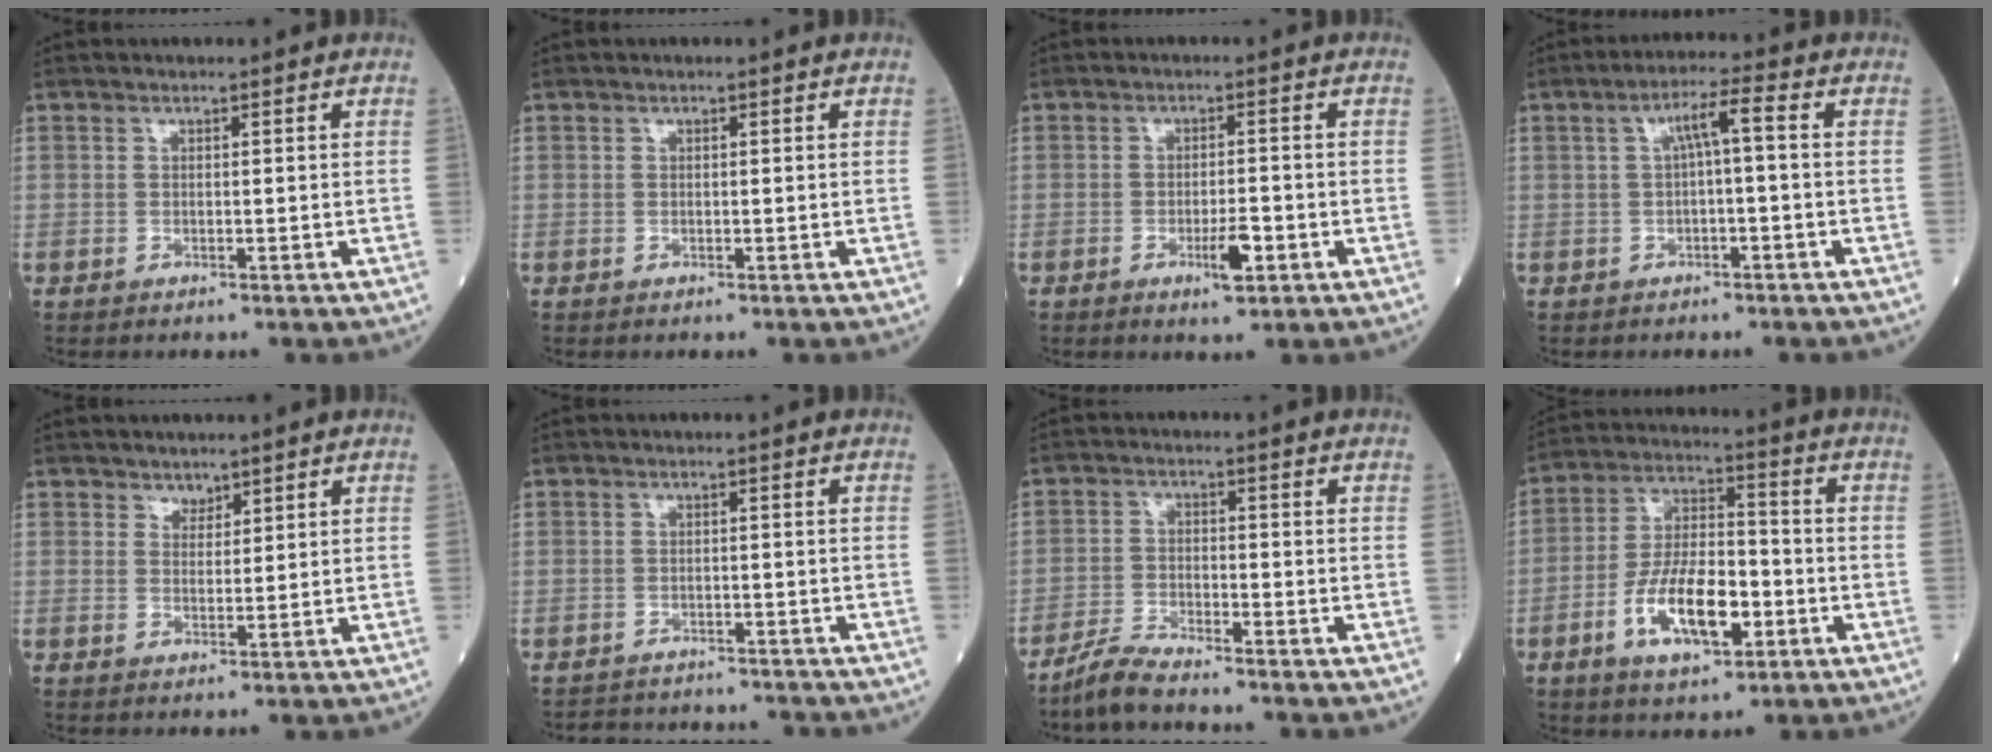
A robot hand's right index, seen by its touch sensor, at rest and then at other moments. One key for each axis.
{"total": 0.0}
{"total": 3.8, "fx": -1.7, "fy": 0.6, "fz": 3.3, "tx": -0.055, "ty": 0.000, "tz": -0.025}
{"total": 4.3, "fx": 0.3, "fy": 0.3, "fz": 4.3, "tx": -0.071, "ty": 0.018, "tz": 0.005}
{"total": 1.8, "fx": 1.5, "fy": 1.0, "fz": 0.3, "tx": 0.001, "ty": -0.004, "tz": 0.022}
{"total": 7.6, "fx": -7.4, "fy": 1.5, "fz": 0.8, "tx": -0.010, "ty": 0.009, "tz": -0.093}
{"total": 4.5, "fx": -4.2, "fy": -0.1, "fz": 1.6, "tx": -0.034, "ty": -0.016, "tz": -0.087}
{"total": 12.2, "fx": -4.6, "fy": 4.5, "fz": 10.4, "tx": -0.204, "ty": 0.006, "tz": -0.081}